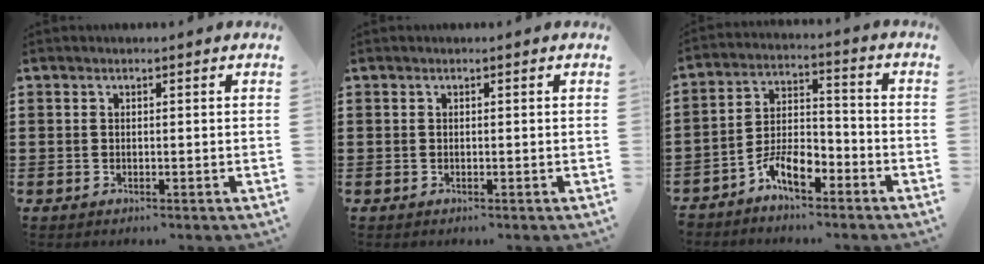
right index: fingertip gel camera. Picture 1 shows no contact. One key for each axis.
{"total": 0.0}
{"total": 6.8, "fx": -4.9, "fy": 2.7, "fz": 3.8, "tx": -0.075, "ty": 0.013, "tz": -0.095}